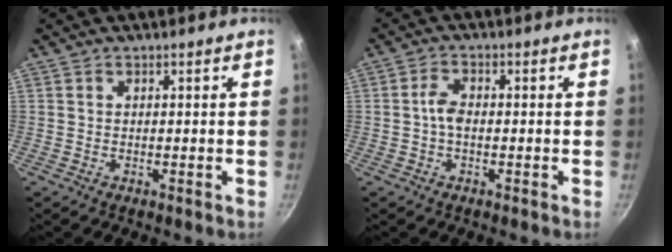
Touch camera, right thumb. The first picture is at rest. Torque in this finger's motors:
{"motor_torque": [0.86, 0.26, 0.38, -0.39, 0.01]}